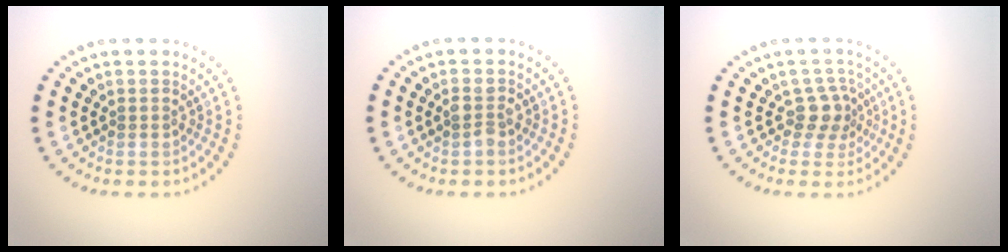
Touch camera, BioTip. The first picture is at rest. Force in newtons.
{"total": 1.2, "press": 1.1, "slide": 0.1}
{"total": 2.4, "press": 1.8, "slide": 1.6}